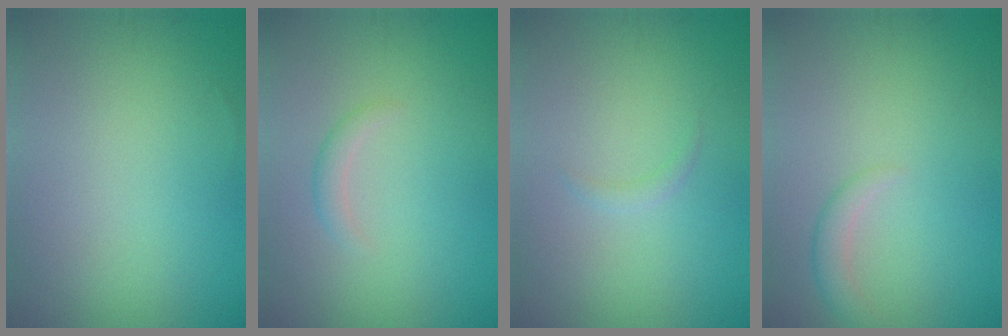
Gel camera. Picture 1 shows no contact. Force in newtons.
{"total": 1.1, "press": 1.1, "slide": 0.1}
{"total": 0.7, "press": 0.7, "slide": 0.0}
{"total": 1.6, "press": 1.6, "slide": 0.0}